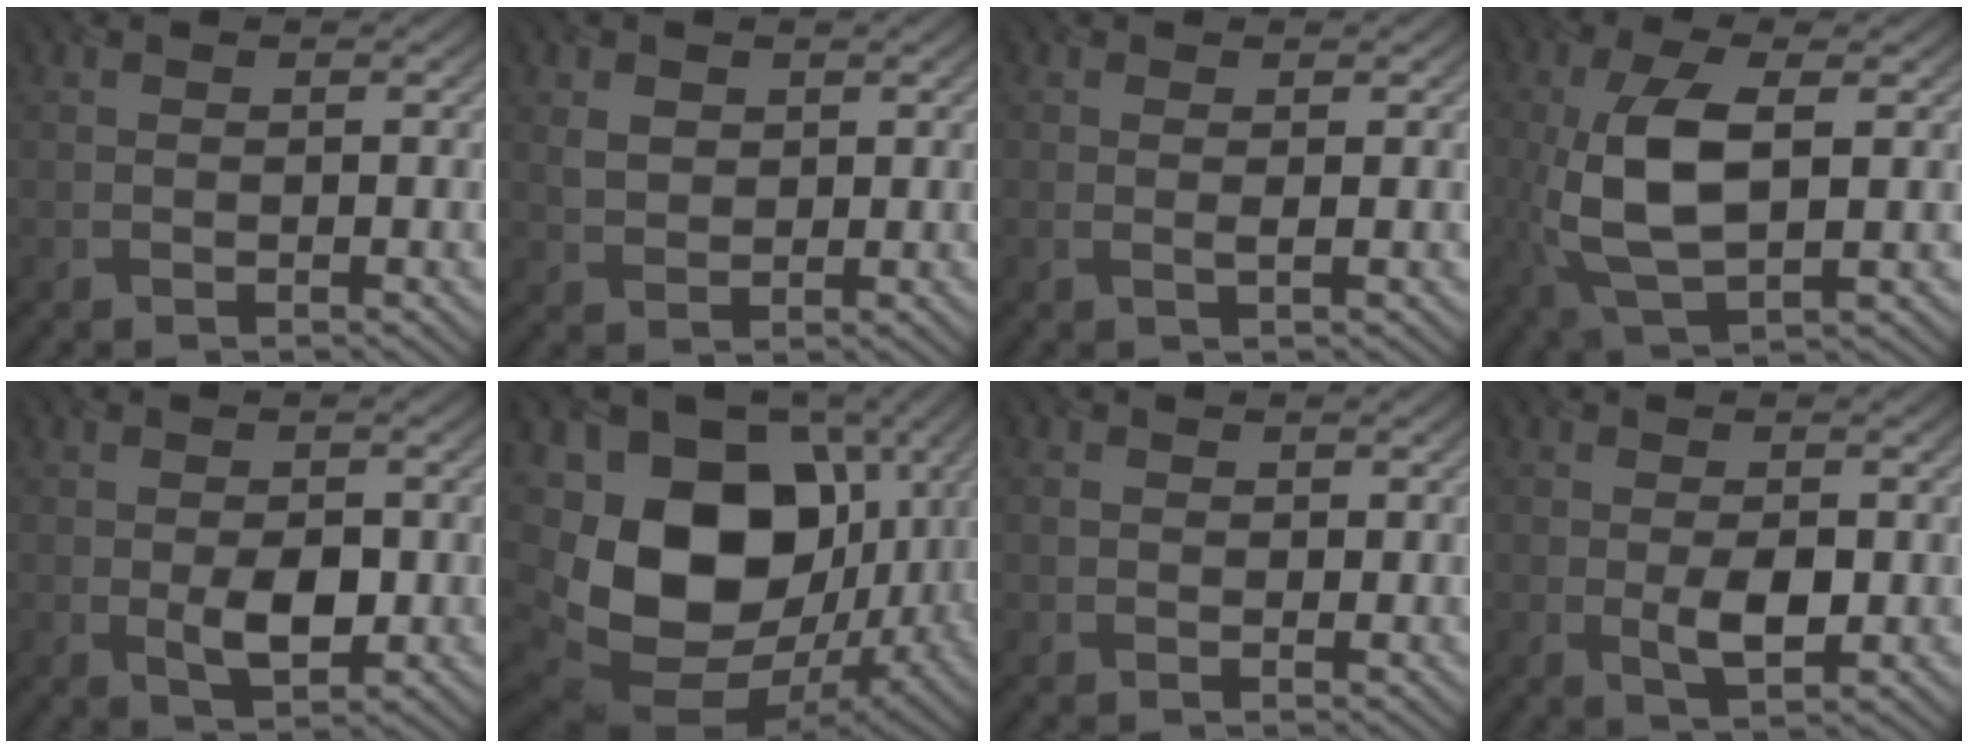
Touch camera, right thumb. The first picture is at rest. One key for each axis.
{"total": 2.6, "fx": 1.1, "fy": 1.9, "fz": 1.3, "tx": -0.032, "ty": -0.003, "tz": 0.021}
{"total": 0.9, "fx": 0.2, "fy": 0.0, "fz": 0.9, "tx": -0.021, "ty": 0.000, "tz": 0.001}
{"total": 9.9, "fx": 0.3, "fy": 4.3, "fz": 8.9, "tx": -0.202, "ty": -0.001, "tz": 0.008}
{"total": 4.3, "fx": -0.6, "fy": 2.4, "fz": 3.5, "tx": -0.061, "ty": -0.008, "tz": -0.007}
{"total": 17.8, "fx": 0.9, "fy": 13.5, "fz": 11.6, "tx": -0.234, "ty": -0.041, "tz": 0.038}
{"total": 0.7, "fx": 0.2, "fy": 0.6, "fz": 0.3, "tx": -0.007, "ty": -0.003, "tz": 0.003}
{"total": 3.6, "fx": -0.4, "fy": 1.6, "fz": 3.2, "tx": -0.059, "ty": -0.007, "tz": -0.003}